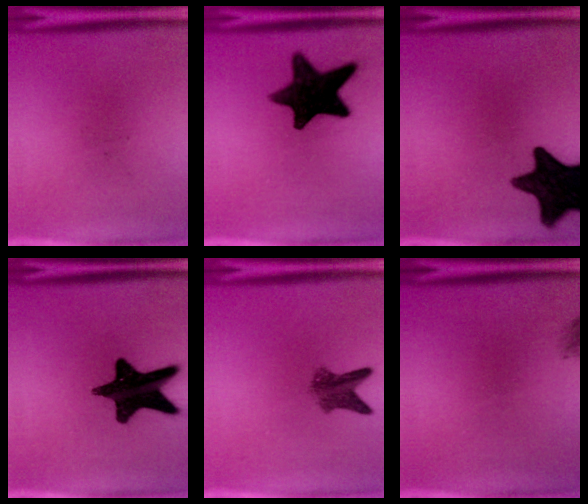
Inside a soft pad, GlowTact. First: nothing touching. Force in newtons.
{"total": 14.8}
{"total": 15.5}
{"total": 16.7}
{"total": 4.8}
{"total": 1.2}